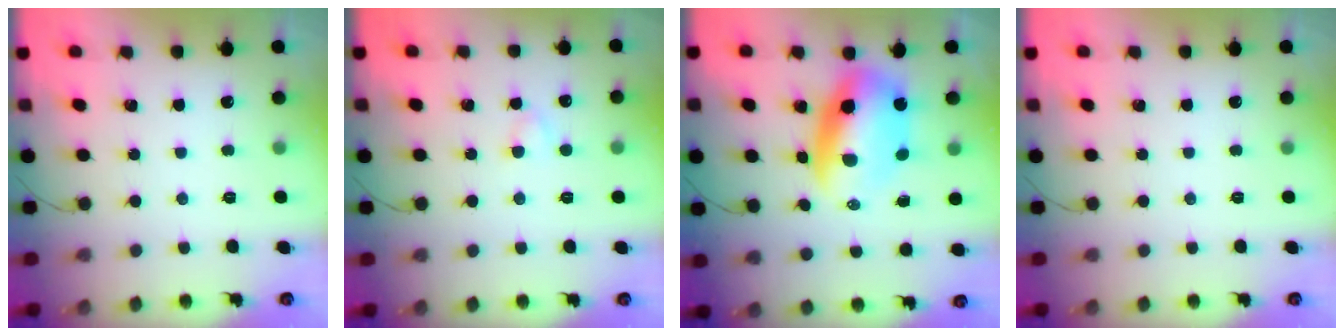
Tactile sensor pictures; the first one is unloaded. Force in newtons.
{"total": 2.1, "press": 1.9, "slide": 0.9}
{"total": 10.8, "press": 10.4, "slide": 2.7}
{"total": 0.0}